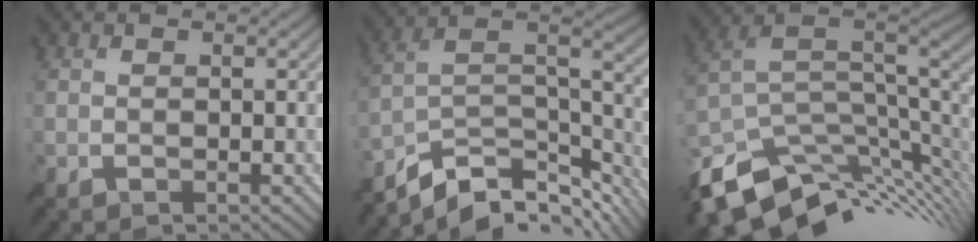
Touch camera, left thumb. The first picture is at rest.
{"total": 12.2, "force": [-8.8, 5.2, 6.7], "torque": [-0.144, -0.010, -0.139]}
{"total": 12.2, "force": [-4.5, 7.1, 8.9], "torque": [-0.212, -0.031, -0.071]}